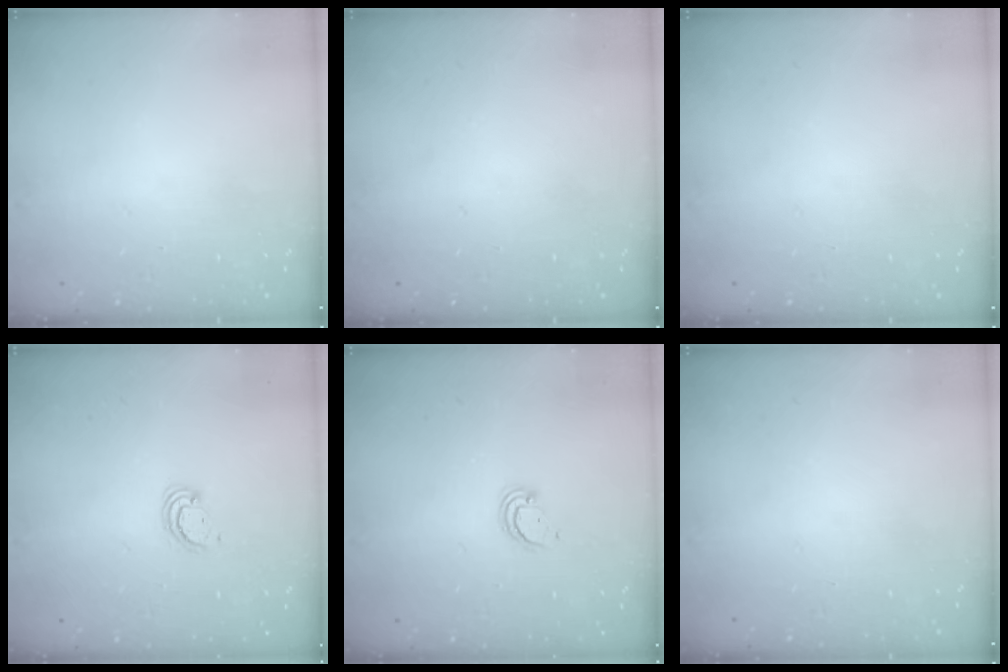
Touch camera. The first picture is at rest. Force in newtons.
{"total": 0.0}
{"total": 0.0}
{"total": 2.6, "press": 2.6, "slide": 0.3}
{"total": 2.8, "press": 2.8, "slide": 0.2}
{"total": 0.0}